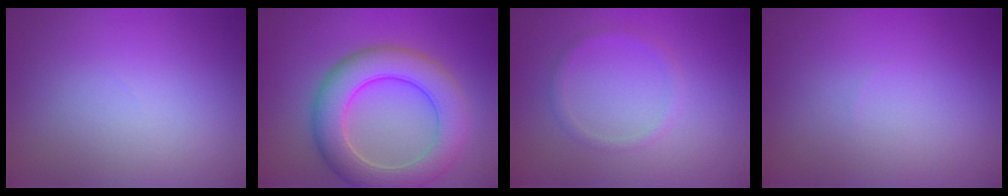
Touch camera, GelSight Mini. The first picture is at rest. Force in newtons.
{"total": 7.5, "press": 7.5, "slide": 0.3}
{"total": 1.2, "press": 1.2, "slide": 0.1}
{"total": 0.0}